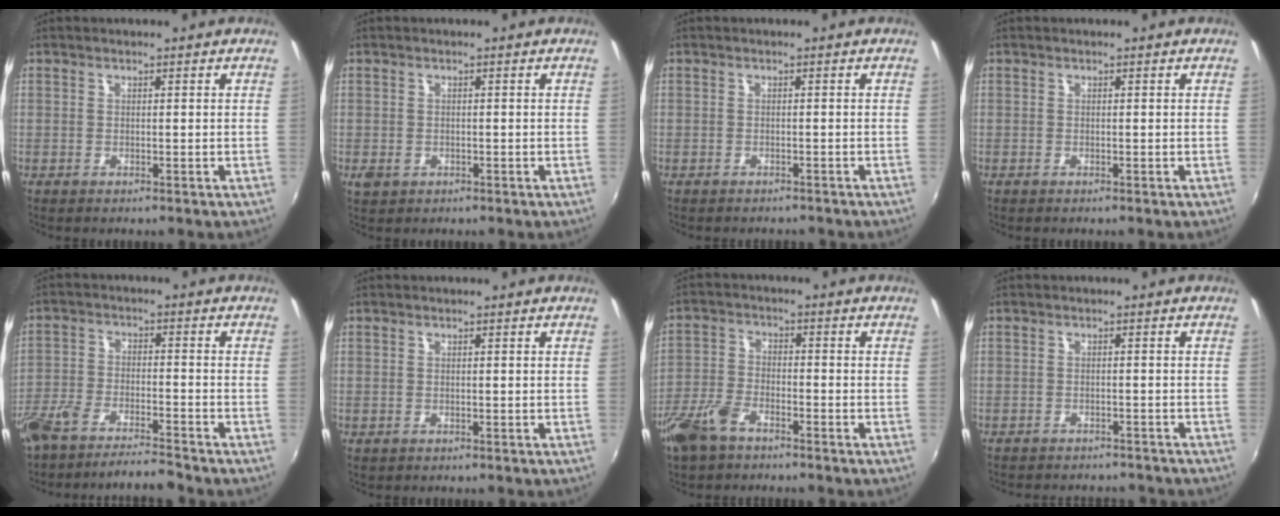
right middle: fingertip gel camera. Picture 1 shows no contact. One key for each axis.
{"total": 2.4, "fx": -0.9, "fy": 1.9, "fz": 1.1, "tx": -0.020, "ty": -0.004, "tz": -0.014}
{"total": 2.0, "fx": -1.7, "fy": 0.9, "fz": 0.4, "tx": -0.014, "ty": -0.004, "tz": -0.024}
{"total": 0.0}
{"total": 9.7, "fx": -8.8, "fy": 1.1, "fz": 4.1, "tx": -0.105, "ty": -0.014, "tz": -0.160}
{"total": 0.0}
{"total": 8.0, "fx": -5.7, "fy": 3.5, "fz": 4.5, "tx": -0.106, "ty": -0.003, "tz": -0.114}
{"total": 7.1, "fx": -6.4, "fy": 2.1, "fz": 2.1, "tx": -0.052, "ty": -0.007, "tz": -0.084}